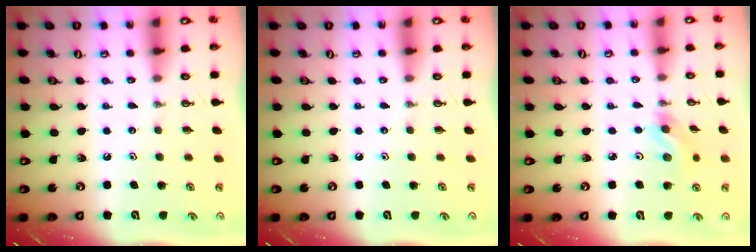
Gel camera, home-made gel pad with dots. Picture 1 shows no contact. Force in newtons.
{"total": 0.0}
{"total": 5.9, "press": 5.5, "slide": 2.1}